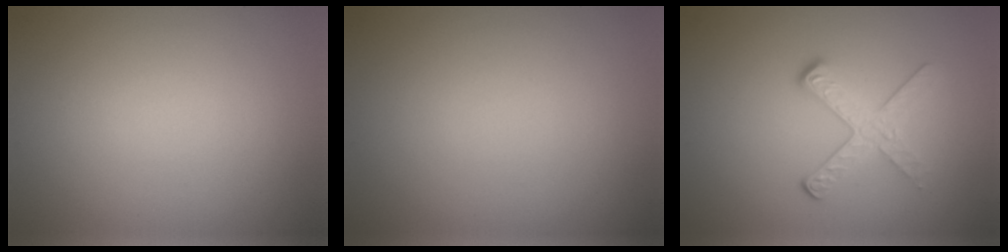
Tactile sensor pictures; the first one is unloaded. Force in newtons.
{"total": 0.0}
{"total": 3.2, "press": 2.4, "slide": 2.1}